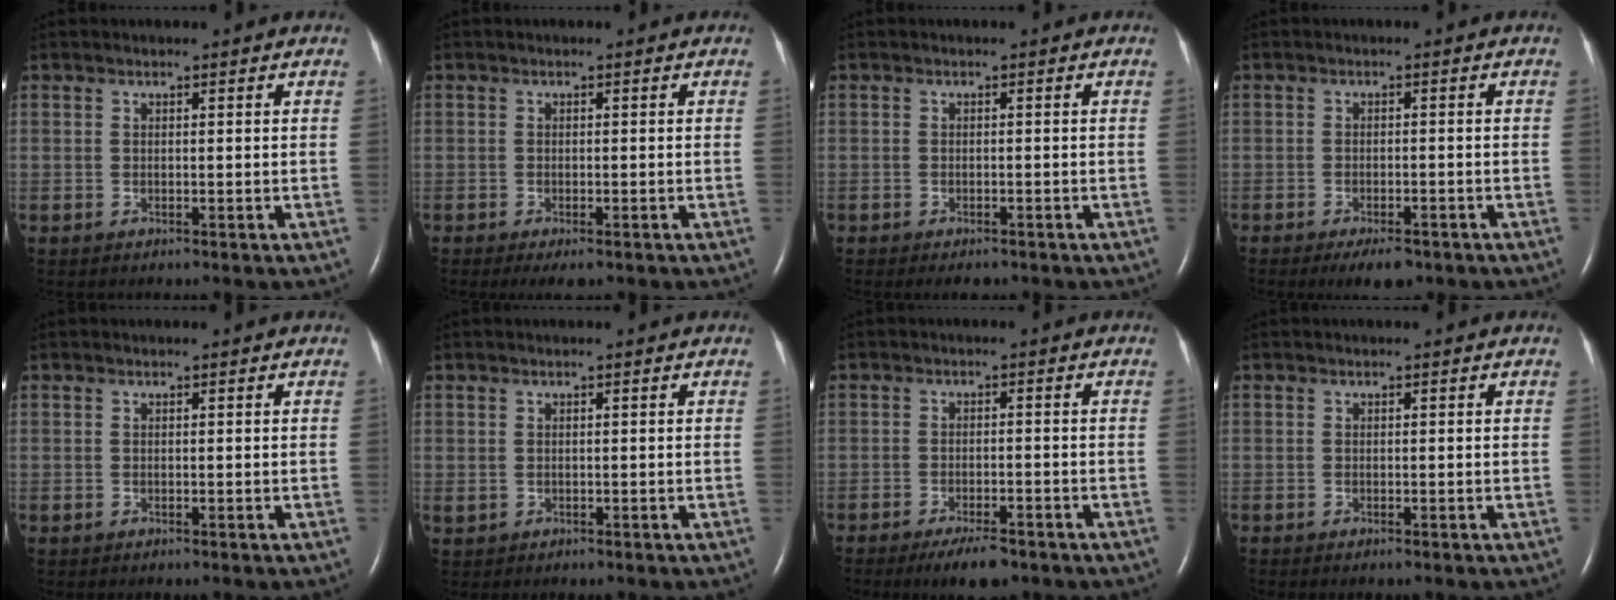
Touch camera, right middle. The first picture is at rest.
{"total": 2.5, "force": [-1.6, 0.9, 1.7], "torque": [-0.022, -0.004, -0.019]}
{"total": 2.1, "force": [-1.7, 0.9, 0.9], "torque": [-0.010, -0.002, -0.017]}
{"total": 4.2, "force": [-3.0, 1.5, 2.6], "torque": [-0.039, -0.003, -0.040]}
{"total": 0.0}
{"total": 0.8, "force": [0.0, 0.7, 0.4], "torque": [-0.015, -0.001, 0.008]}
{"total": 5.0, "force": [-3.6, 1.4, 3.1], "torque": [-0.053, -0.004, -0.055]}
{"total": 0.0}